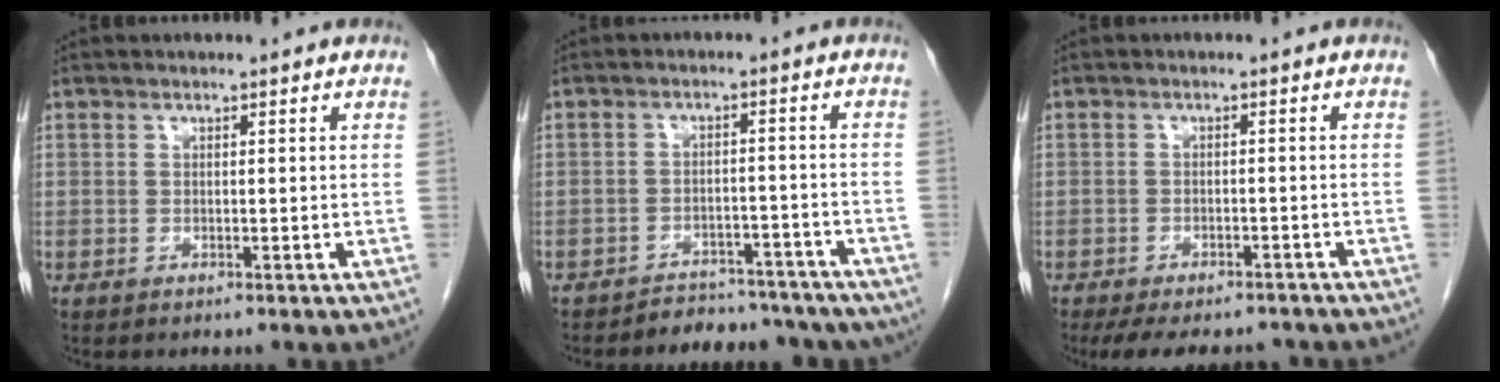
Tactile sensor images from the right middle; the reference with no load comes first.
{"total": 11.3, "force": [-9.9, 4.8, 2.3], "torque": [-0.018, 0.014, -0.113]}
{"total": 11.0, "force": [-9.3, 3.9, 4.2], "torque": [-0.074, -0.003, -0.121]}